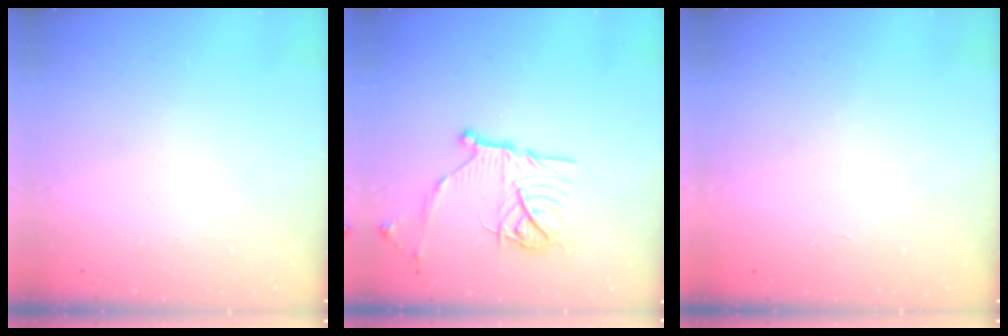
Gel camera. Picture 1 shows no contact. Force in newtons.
{"total": 18.0, "press": 18.0, "slide": 1.5}
{"total": 1.7, "press": 1.7, "slide": 0.1}